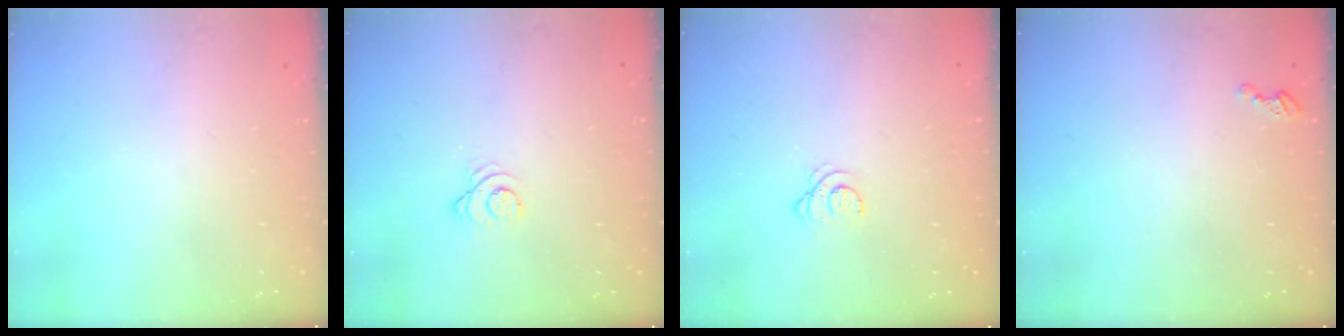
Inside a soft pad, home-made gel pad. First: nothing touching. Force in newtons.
{"total": 2.5, "press": 2.5, "slide": 0.2}
{"total": 2.2, "press": 2.2, "slide": 0.2}
{"total": 2.8, "press": 2.8, "slide": 0.4}